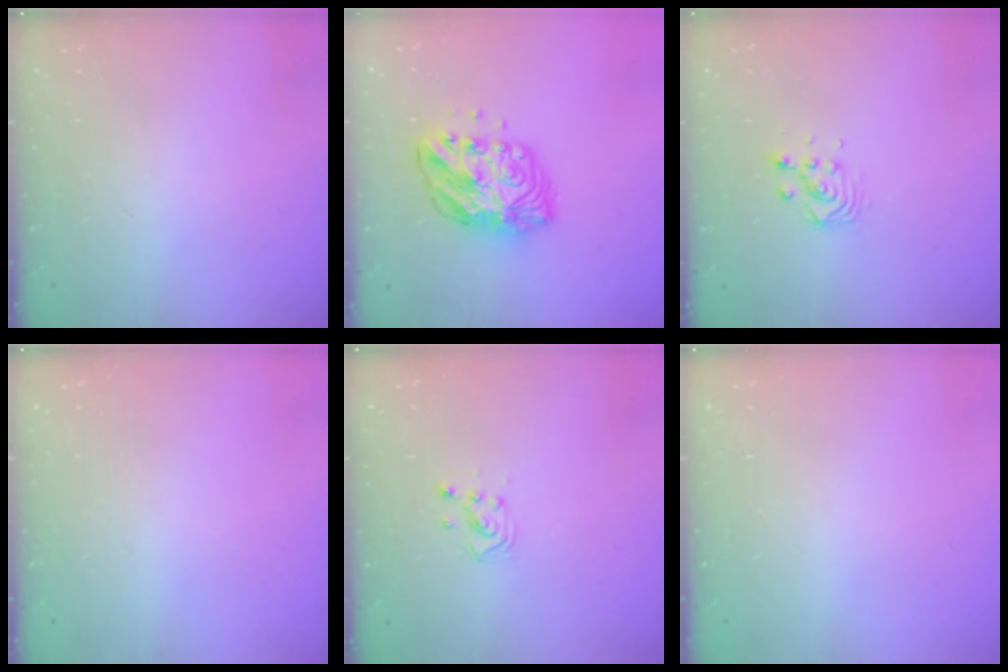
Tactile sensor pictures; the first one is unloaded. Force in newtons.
{"total": 10.7, "press": 10.7, "slide": 1.2}
{"total": 3.0, "press": 3.0, "slide": 0.0}
{"total": 0.0}
{"total": 3.6, "press": 3.6, "slide": 0.3}
{"total": 0.0}